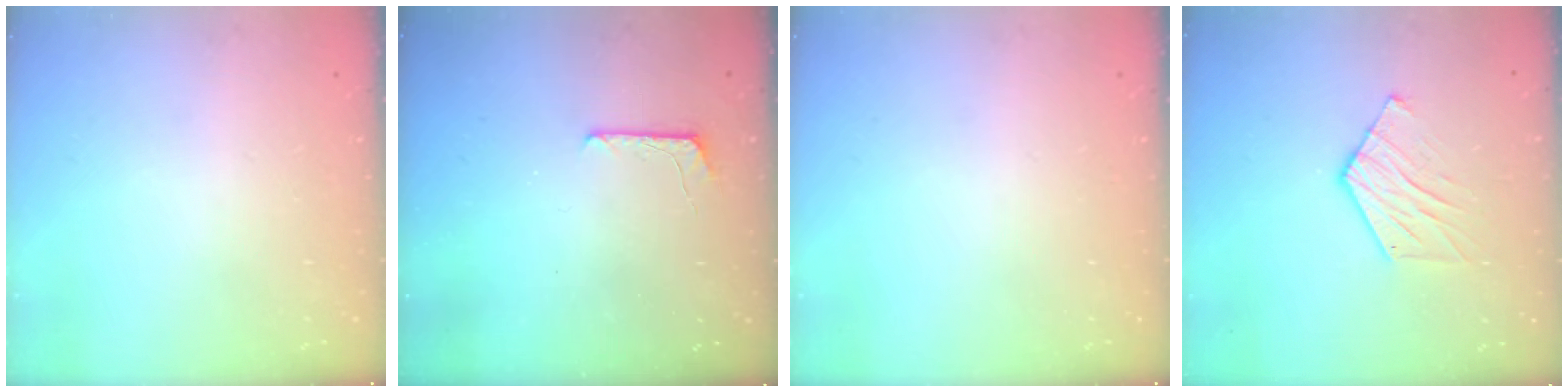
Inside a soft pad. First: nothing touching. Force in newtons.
{"total": 5.3, "press": 5.3, "slide": 0.5}
{"total": 0.0}
{"total": 8.9, "press": 8.9, "slide": 0.6}